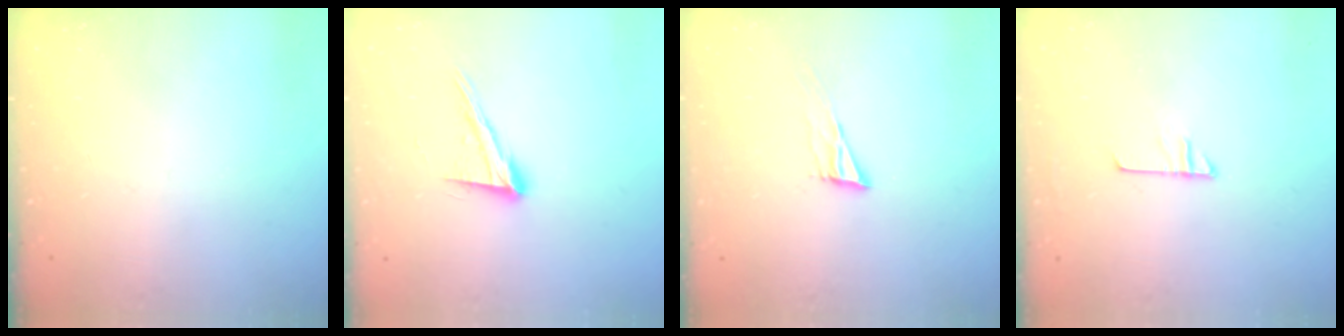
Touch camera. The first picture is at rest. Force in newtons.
{"total": 13.2, "press": 12.7, "slide": 3.4}
{"total": 6.4, "press": 6.4, "slide": 1.0}
{"total": 6.4, "press": 6.4, "slide": 0.3}